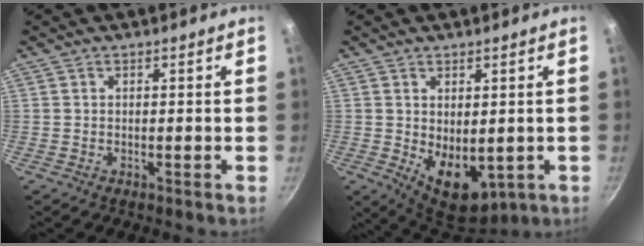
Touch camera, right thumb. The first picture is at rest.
{"total": 9.6, "force": [-0.7, 6.0, 7.5], "torque": [-0.088, -0.020, 0.010]}